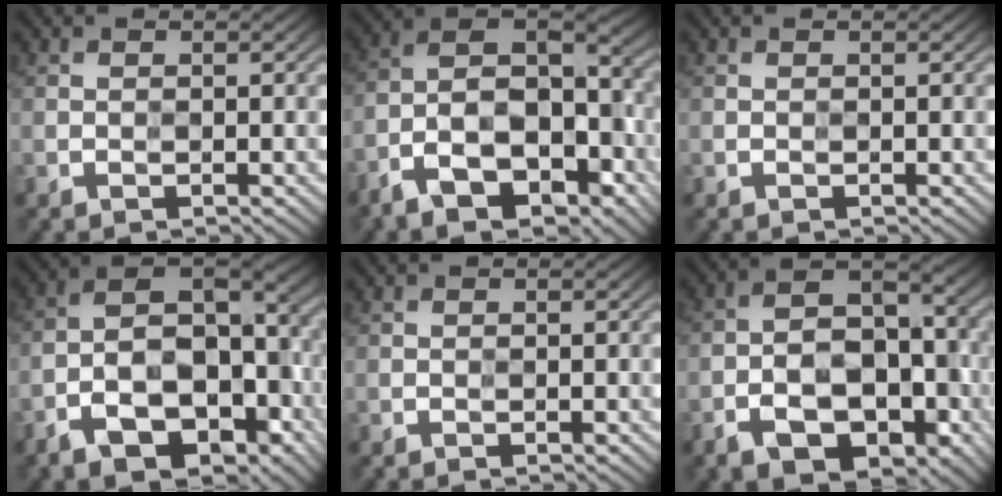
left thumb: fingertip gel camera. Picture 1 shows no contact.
{"total": 14.3, "force": [-8.4, 7.2, 9.2], "torque": [-0.170, -0.020, -0.156]}
{"total": 0.0}
{"total": 14.8, "force": [-7.4, 7.8, 10.1], "torque": [-0.177, -0.020, -0.132]}
{"total": 0.0}
{"total": 13.4, "force": [-6.2, 7.7, 9.0], "torque": [-0.142, -0.014, -0.115]}